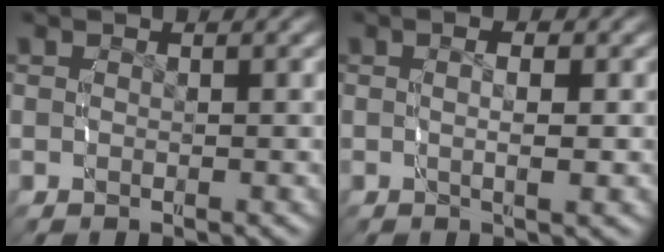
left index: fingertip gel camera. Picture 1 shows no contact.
{"total": 2.4, "force": [0.3, 0.3, 2.3], "torque": [-0.031, -0.001, 0.003]}